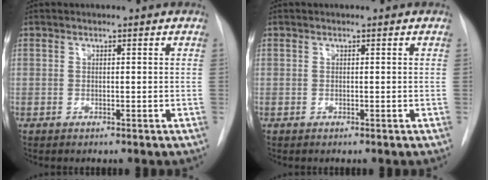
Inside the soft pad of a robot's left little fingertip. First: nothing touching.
{"total": 0.0}